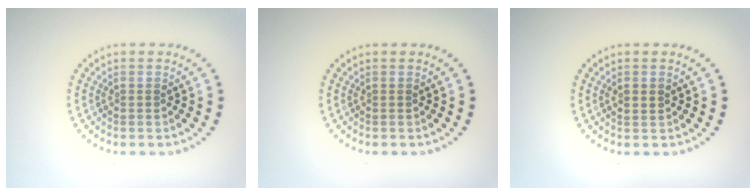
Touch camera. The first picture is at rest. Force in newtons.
{"total": 0.0}
{"total": 1.4, "press": 1.4, "slide": 0.0}